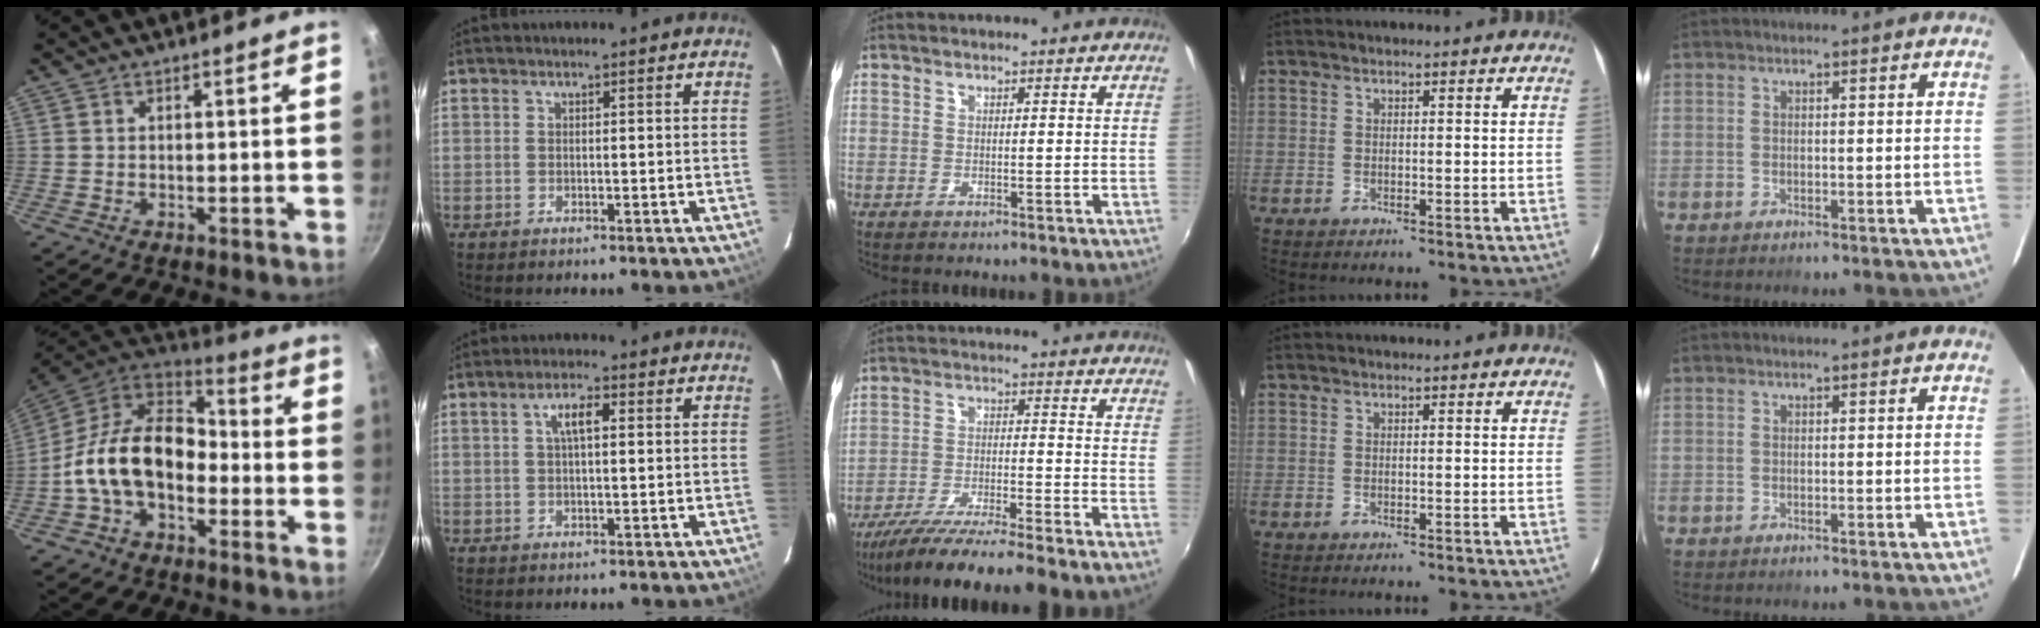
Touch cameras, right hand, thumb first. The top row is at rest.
{"thumb": {"total": 17.1, "force": [-3.6, 11.4, 12.3], "torque": [-0.188, 0.050, -0.083]}, "index": {"total": 4.1, "force": [1.1, 1.1, 3.7], "torque": [-0.070, 0.010, 0.022]}, "middle": {"total": 14.6, "force": [-12.7, -1.9, 7.0], "torque": [-0.141, -0.036, -0.211]}}